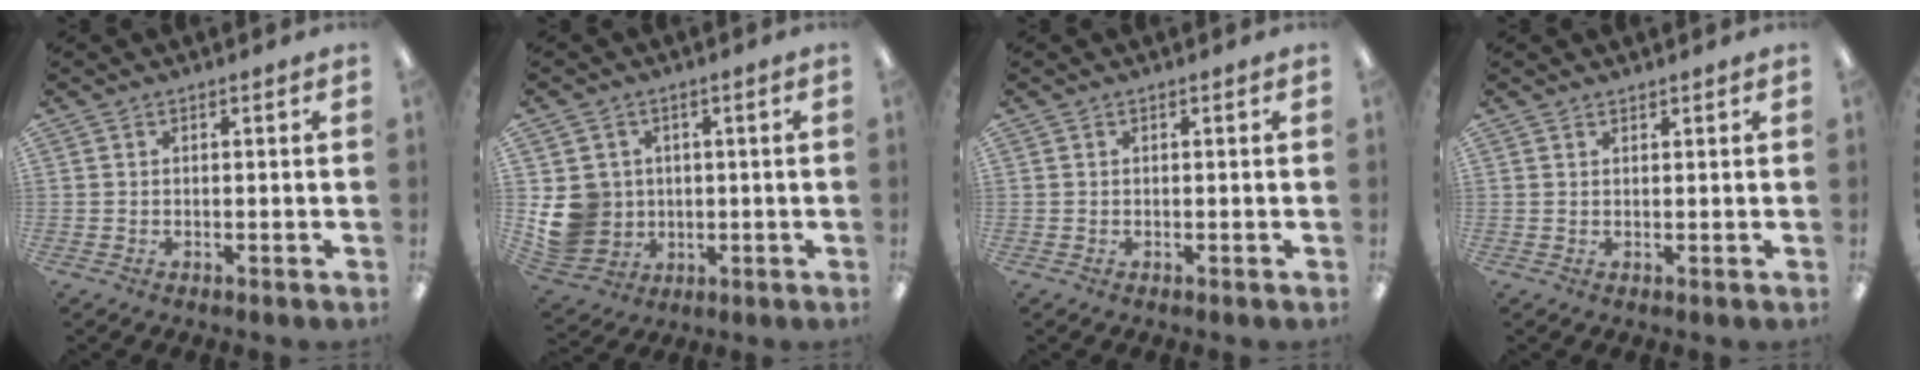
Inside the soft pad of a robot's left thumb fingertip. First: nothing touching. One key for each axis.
{"total": 9.9, "fx": 0.5, "fy": 9.5, "fz": 2.9, "tx": -0.077, "ty": 0.004, "tz": 0.020}
{"total": 0.0}
{"total": 0.9, "fx": 0.9, "fy": 0.2, "fz": 0.0, "tx": 0.000, "ty": -0.002, "tz": 0.018}